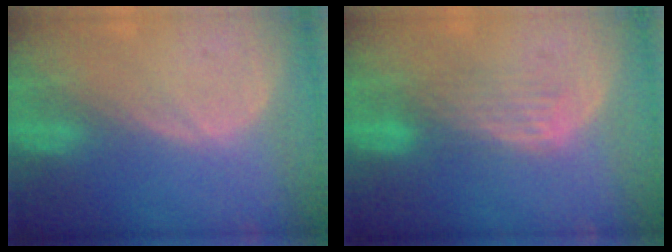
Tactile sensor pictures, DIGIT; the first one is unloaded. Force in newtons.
{"total": 4.6, "press": 3.9, "slide": 2.4}